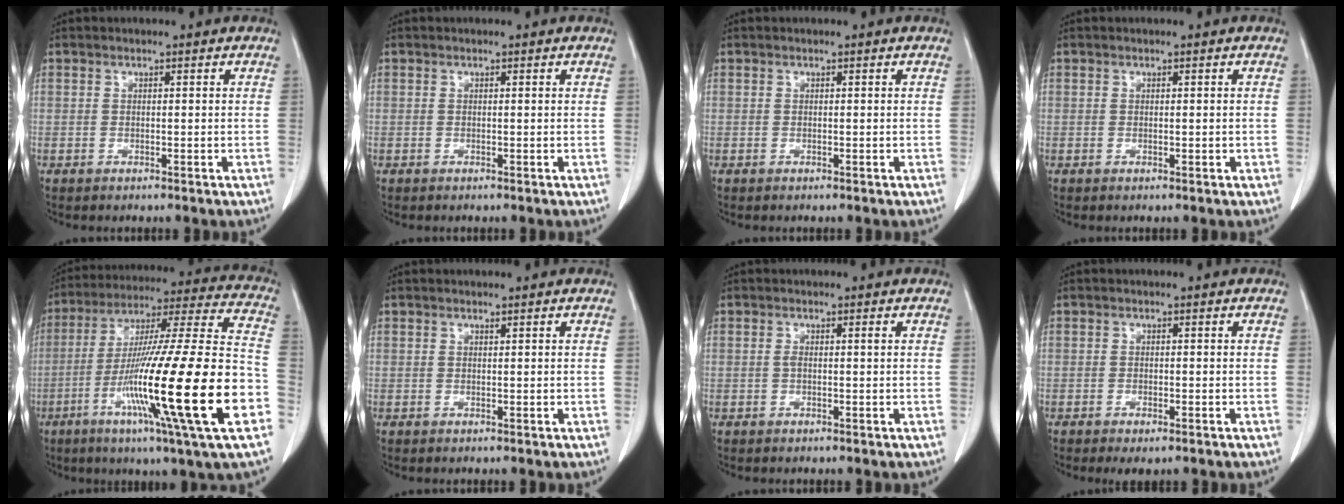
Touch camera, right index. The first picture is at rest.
{"total": 0.0}
{"total": 0.0}
{"total": 0.5, "force": [0.0, 0.2, 0.5], "torque": [-0.009, -0.001, 0.004]}
{"total": 29.3, "force": [-9.1, 0.7, 27.8], "torque": [-0.448, -0.040, -0.165]}
{"total": 0.0}
{"total": 1.0, "force": [0.1, 0.1, 1.0], "torque": [-0.021, 0.001, 0.002]}
{"total": 2.3, "force": [-1.5, 0.8, 1.5], "torque": [-0.021, -0.004, -0.016]}